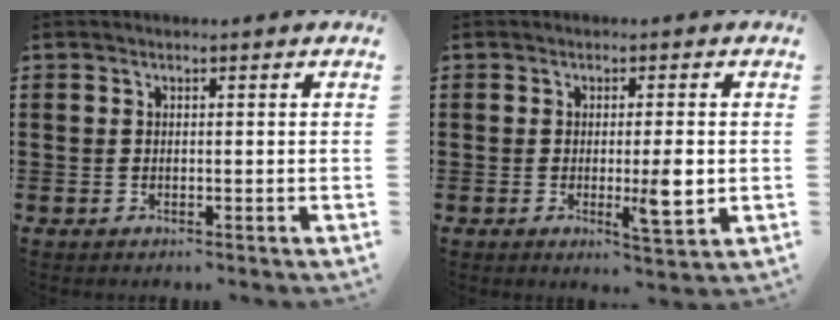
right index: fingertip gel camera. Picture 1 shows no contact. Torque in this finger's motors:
{"motor_torque": [1.30, 0.83, 0.27, 0.15]}